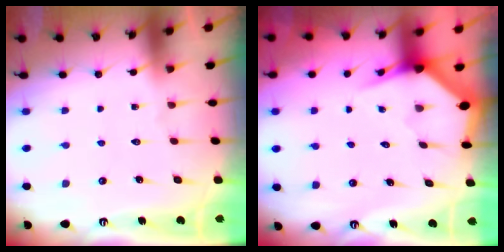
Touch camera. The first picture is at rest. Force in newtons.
{"total": 3.4, "press": 3.4, "slide": 0.5}